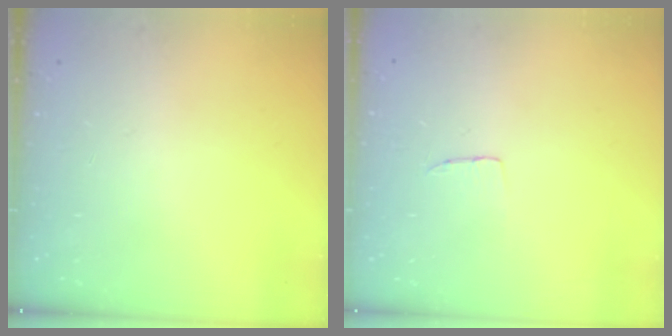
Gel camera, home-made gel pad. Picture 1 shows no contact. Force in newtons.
{"total": 3.1, "press": 3.1, "slide": 0.1}